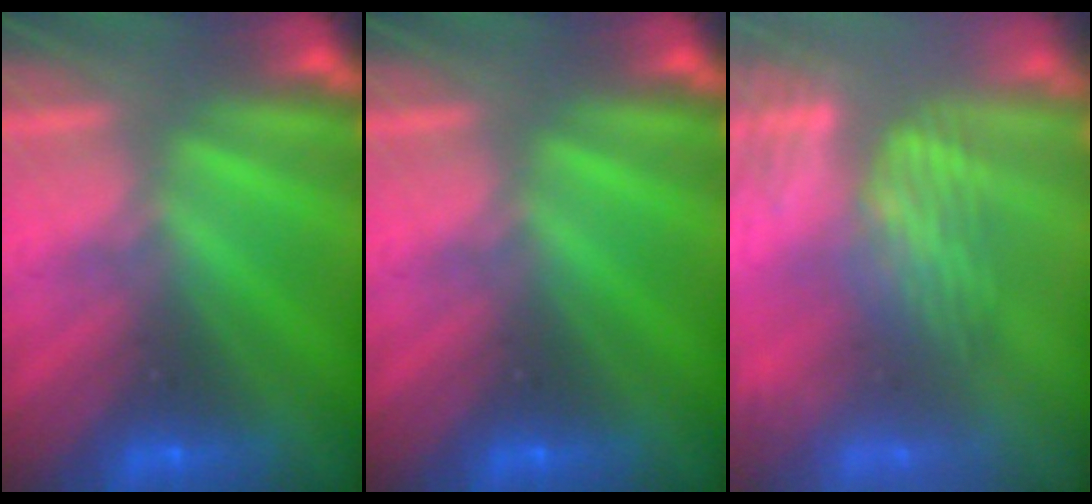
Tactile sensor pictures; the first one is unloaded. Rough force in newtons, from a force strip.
{"total": 0.0}
{"total": 3.6}